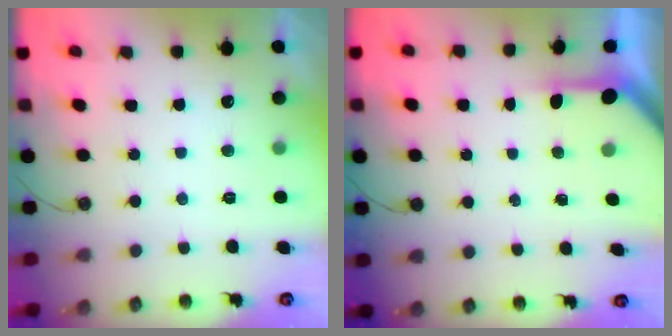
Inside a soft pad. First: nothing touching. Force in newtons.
{"total": 3.8, "press": 3.8, "slide": 0.3}